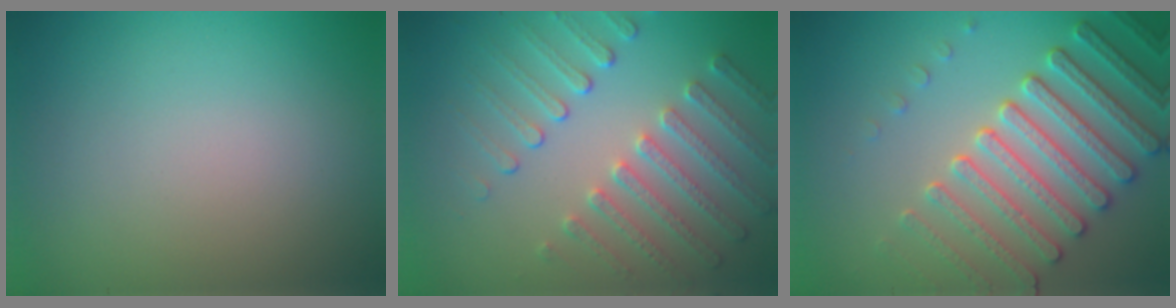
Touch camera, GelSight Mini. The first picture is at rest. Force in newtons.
{"total": 4.9, "press": 3.8, "slide": 3.1}
{"total": 5.9, "press": 5.3, "slide": 2.6}